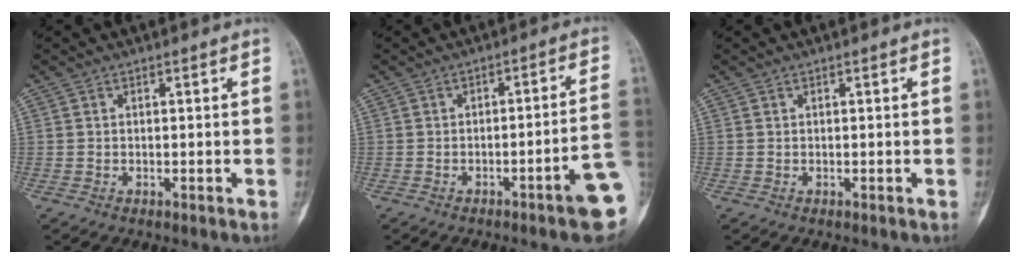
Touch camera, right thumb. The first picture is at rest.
{"total": 8.9, "force": [-3.6, 0.6, 8.1], "torque": [-0.096, 0.028, -0.048]}
{"total": 0.0}